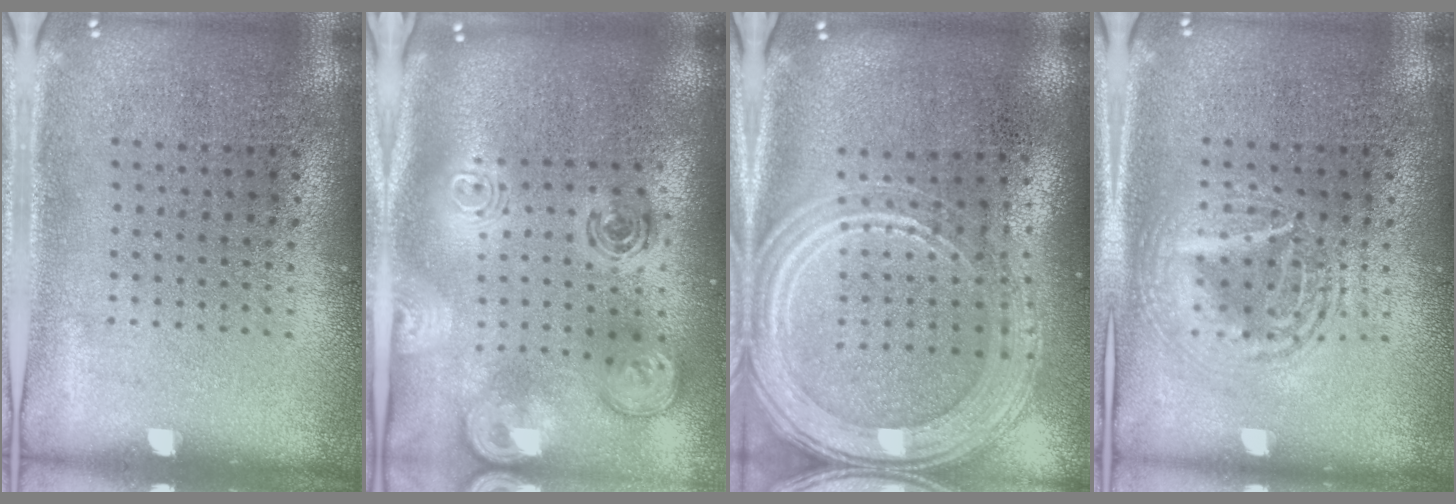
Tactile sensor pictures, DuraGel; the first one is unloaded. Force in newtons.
{"total": 3.1, "press": 2.2, "slide": 2.2}
{"total": 2.3, "press": 2.0, "slide": 1.1}
{"total": 2.9, "press": 2.9, "slide": 0.4}